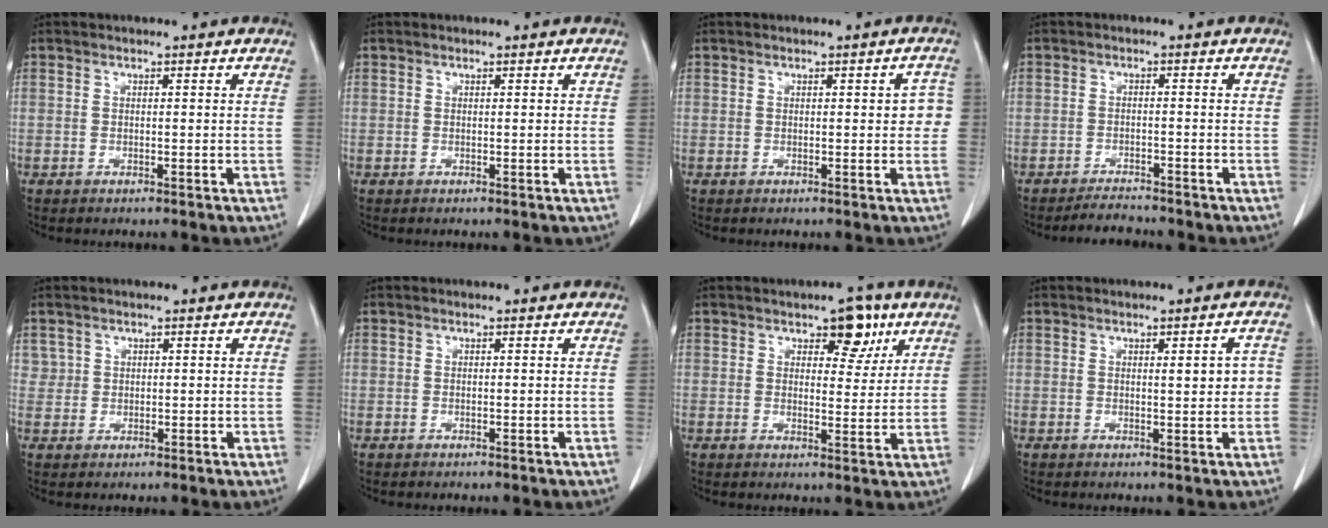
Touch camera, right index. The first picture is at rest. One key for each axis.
{"total": 0.0}
{"total": 2.7, "fx": 0.2, "fy": 1.0, "fz": 2.5, "tx": -0.017, "ty": 0.008, "tz": -0.001}
{"total": 2.7, "fx": -2.6, "fy": 0.5, "fz": 0.2, "tx": -0.005, "ty": -0.008, "tz": -0.043}
{"total": 1.9, "fx": 1.0, "fy": 1.6, "fz": 0.0, "tx": 0.015, "ty": 0.004, "tz": 0.012}
{"total": 0.0}
{"total": 5.7, "fx": 3.4, "fy": 2.8, "fz": 3.7, "tx": -0.042, "ty": 0.003, "tz": 0.045}
{"total": 3.1, "fx": 0.4, "fy": 0.9, "fz": 2.9, "tx": -0.033, "ty": 0.002, "tz": 0.006}